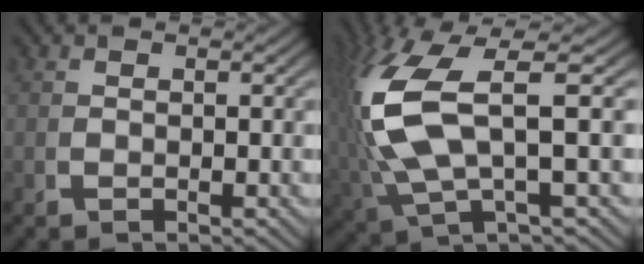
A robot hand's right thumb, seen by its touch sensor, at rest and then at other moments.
{"total": 11.2, "force": [0.5, 5.9, 9.6], "torque": [-0.211, -0.019, 0.021]}